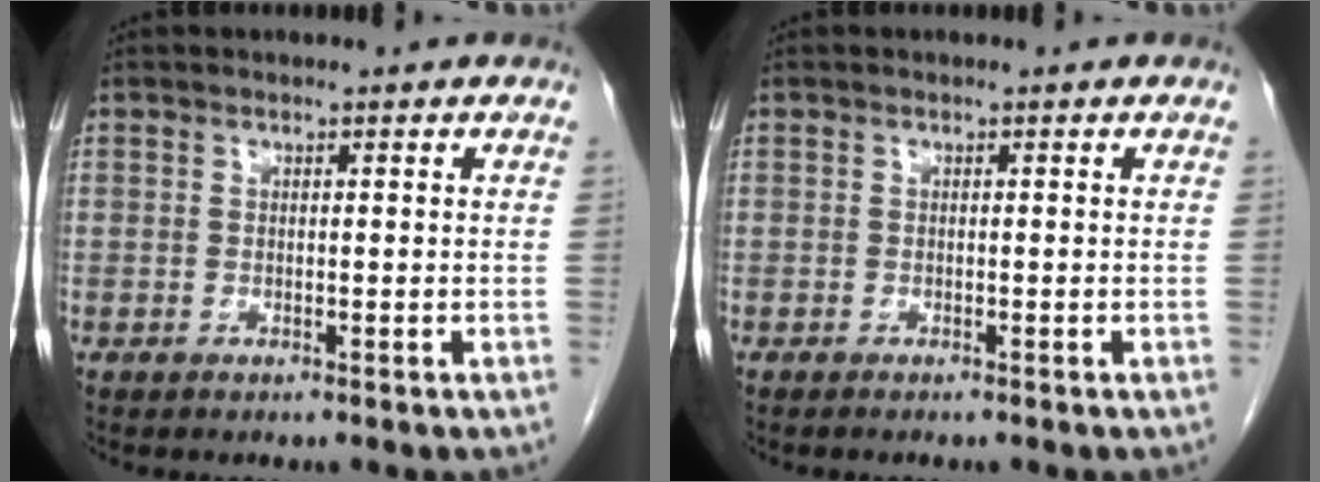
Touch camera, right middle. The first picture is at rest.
{"total": 0.8, "force": [-0.7, 0.1, 0.4], "torque": [-0.009, -0.002, -0.007]}